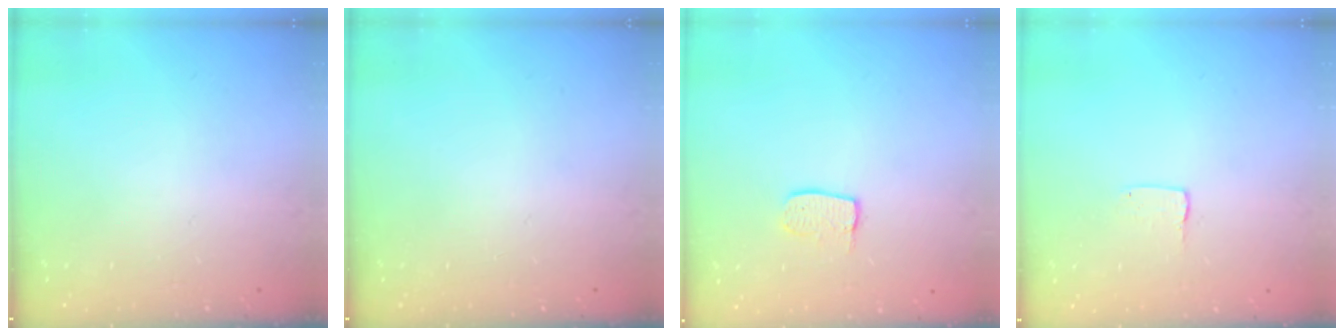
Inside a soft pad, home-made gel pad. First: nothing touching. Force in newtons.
{"total": 0.0}
{"total": 6.0, "press": 6.0, "slide": 0.3}
{"total": 2.0, "press": 2.0, "slide": 0.2}